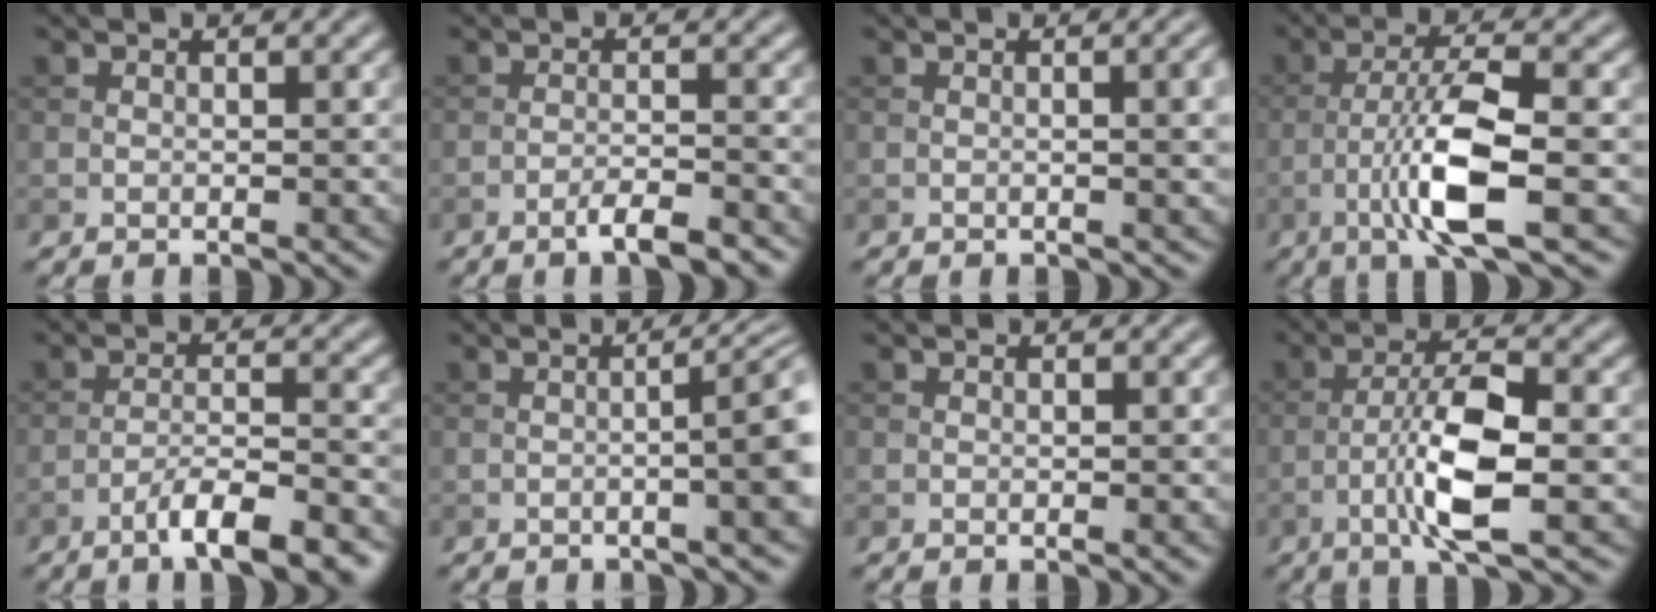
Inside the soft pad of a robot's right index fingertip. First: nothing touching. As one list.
[{"total": 3.2, "force": [-2.2, 0.5, 2.3], "torque": [-0.035, 0.007, -0.044]}, {"total": 3.8, "force": [0.0, 1.4, 3.6], "torque": [-0.033, 0.008, -0.003]}, {"total": 7.3, "force": [-2.4, 1.4, 6.7], "torque": [-0.124, 0.010, -0.050]}, {"total": 6.4, "force": [-4.3, 1.2, 4.7], "torque": [-0.072, 0.005, -0.070]}, {"total": 5.1, "force": [-0.5, 1.1, 5.0], "torque": [-0.053, 0.008, -0.006]}, {"total": 0.7, "force": [-0.1, 0.1, 0.7], "torque": [-0.009, -0.002, -0.001]}, {"total": 6.5, "force": [-2.0, 1.4, 6.1], "torque": [-0.114, 0.010, -0.040]}]